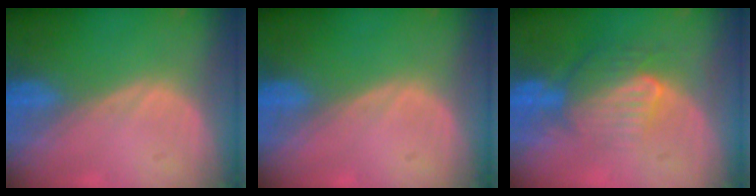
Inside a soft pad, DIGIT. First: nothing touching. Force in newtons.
{"total": 0.0}
{"total": 7.9, "press": 7.3, "slide": 3.0}